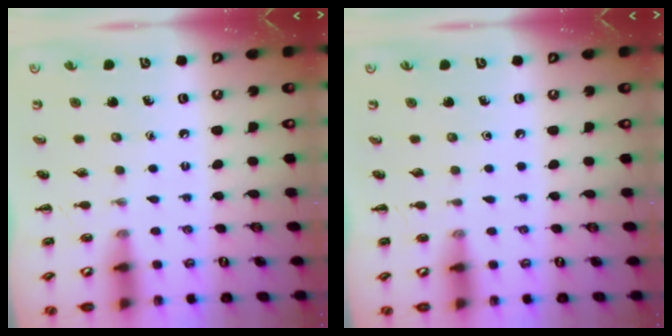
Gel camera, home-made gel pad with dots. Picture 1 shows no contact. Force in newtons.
{"total": 0.0}